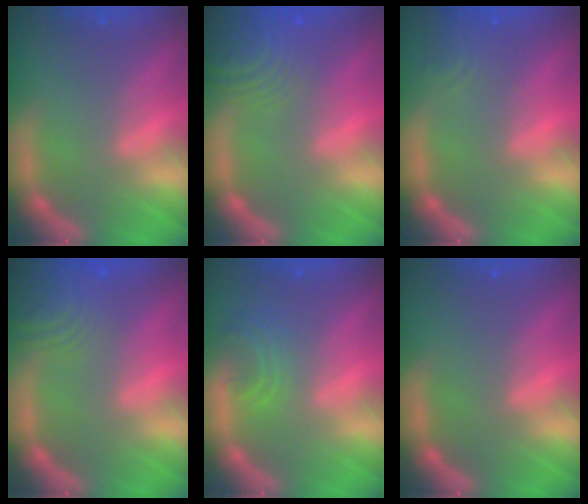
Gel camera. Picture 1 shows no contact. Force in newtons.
{"total": 9.5}
{"total": 2.4}
{"total": 7.4}
{"total": 2.9}
{"total": 0.0}